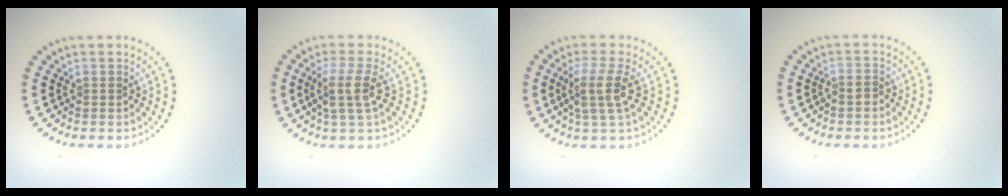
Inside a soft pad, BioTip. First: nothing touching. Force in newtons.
{"total": 3.1, "press": 2.4, "slide": 1.9}
{"total": 3.5, "press": 2.7, "slide": 2.2}
{"total": 1.0, "press": 0.7, "slide": 0.7}